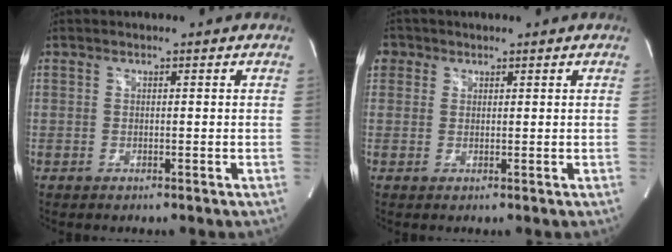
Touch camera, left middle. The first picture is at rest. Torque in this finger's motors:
{"motor_torque": [0.33, -0.27, 0.18, 0.04]}